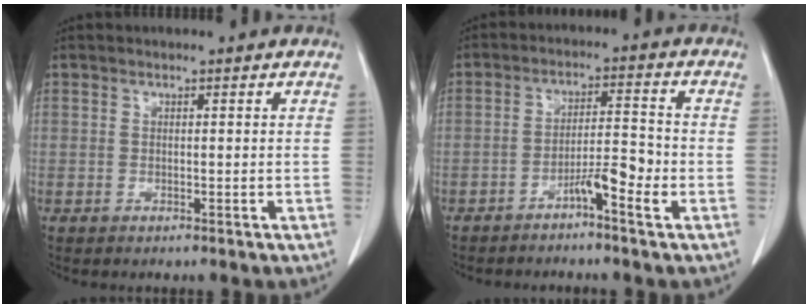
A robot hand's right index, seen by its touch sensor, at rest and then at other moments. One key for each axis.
{"total": 5.2, "fx": -2.9, "fy": 0.3, "fz": 4.3, "tx": -0.069, "ty": 0.009, "tz": -0.052}